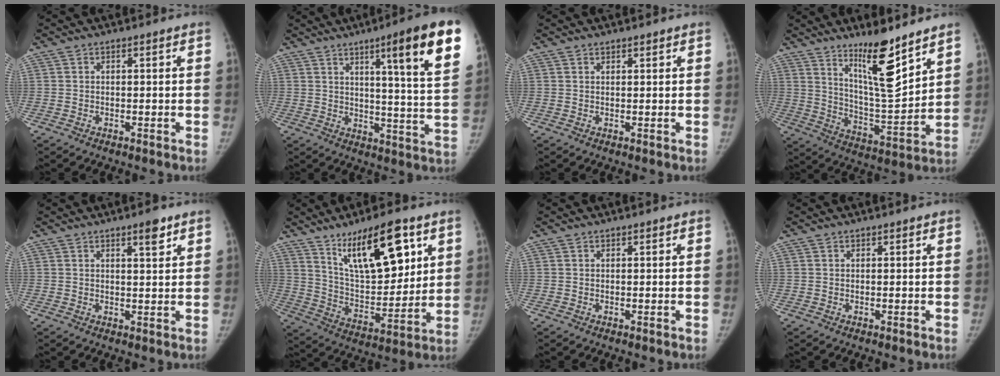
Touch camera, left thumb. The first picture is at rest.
{"total": 17.8, "force": [9.1, 1.7, 15.1], "torque": [-0.183, -0.041, 0.122]}
{"total": 0.9, "force": [0.8, 0.3, 0.3], "torque": [-0.002, -0.005, 0.012]}
{"total": 13.8, "force": [9.6, 2.6, 9.5], "torque": [-0.138, -0.086, 0.173]}
{"total": 3.5, "force": [2.3, 0.9, 2.5], "torque": [-0.030, -0.015, 0.034]}
{"total": 18.6, "force": [9.9, 7.1, 14.1], "torque": [-0.189, -0.049, 0.178]}
{"total": 0.0}
{"total": 0.0}